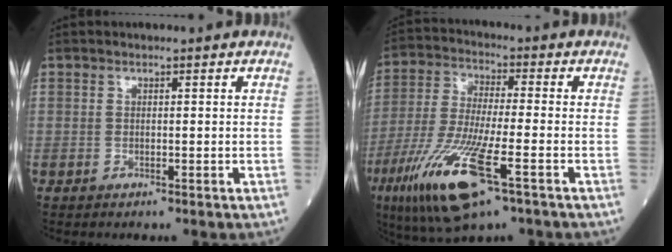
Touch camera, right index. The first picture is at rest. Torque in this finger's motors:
{"motor_torque": [1.49, -0.65, 0.92, 0.21]}